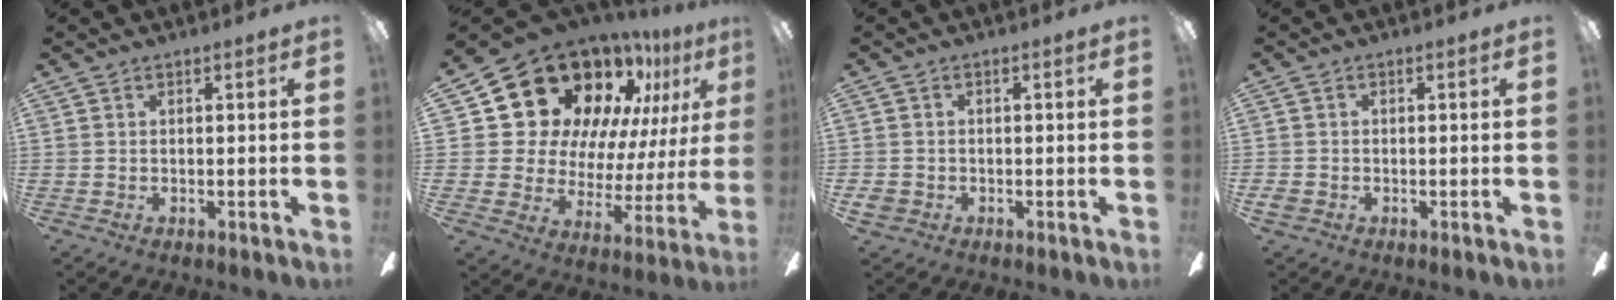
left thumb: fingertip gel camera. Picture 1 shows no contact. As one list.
[{"total": 23.2, "force": [15.5, 14.2, 9.8], "torque": [-0.178, -0.109, 0.303]}, {"total": 2.3, "force": [-1.1, 1.8, 0.7], "torque": [-0.011, 0.006, -0.021]}, {"total": 1.8, "force": [-0.9, 1.3, 0.6], "torque": [-0.010, 0.006, -0.019]}]